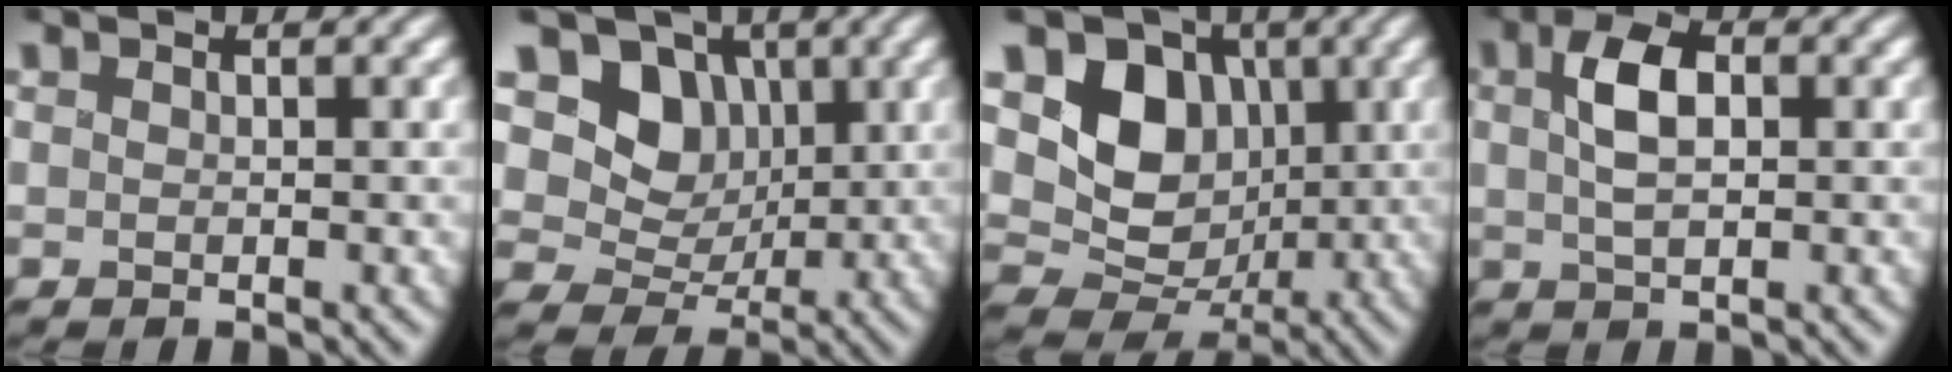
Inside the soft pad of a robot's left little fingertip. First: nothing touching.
{"total": 4.6, "force": [0.7, 4.2, 1.8], "torque": [-0.045, -0.009, 0.011]}
{"total": 7.2, "force": [0.6, 6.2, 3.6], "torque": [-0.067, -0.012, 0.018]}
{"total": 3.0, "force": [0.0, 1.3, 2.7], "torque": [-0.072, 0.003, 0.016]}